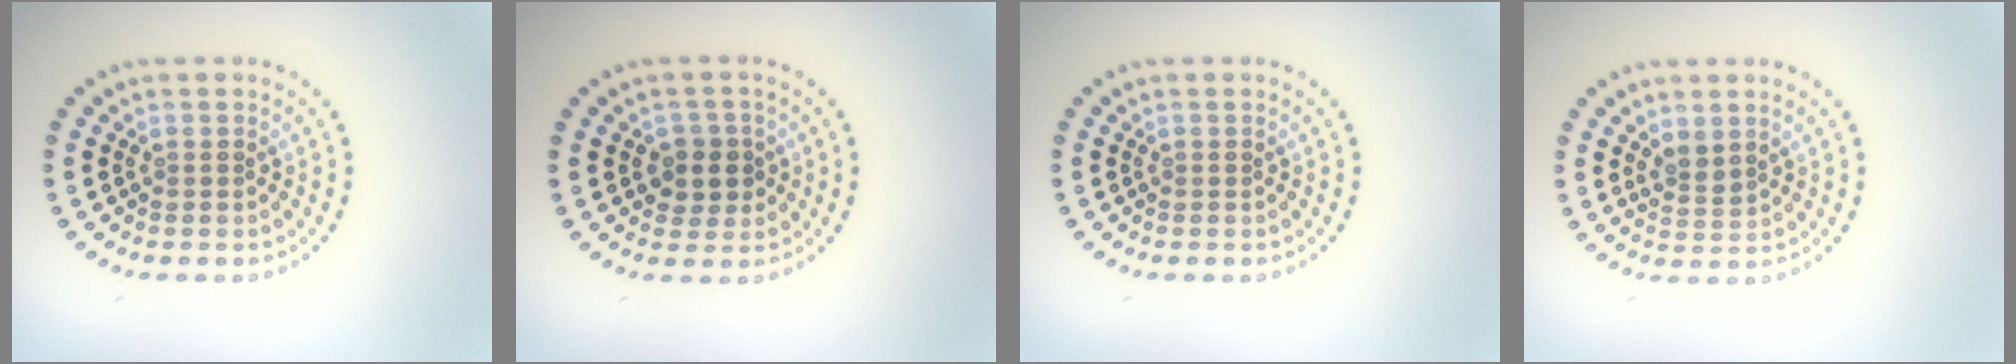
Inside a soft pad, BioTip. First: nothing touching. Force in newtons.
{"total": 2.5, "press": 2.3, "slide": 0.8}
{"total": 0.0}
{"total": 1.6, "press": 1.4, "slide": 0.8}